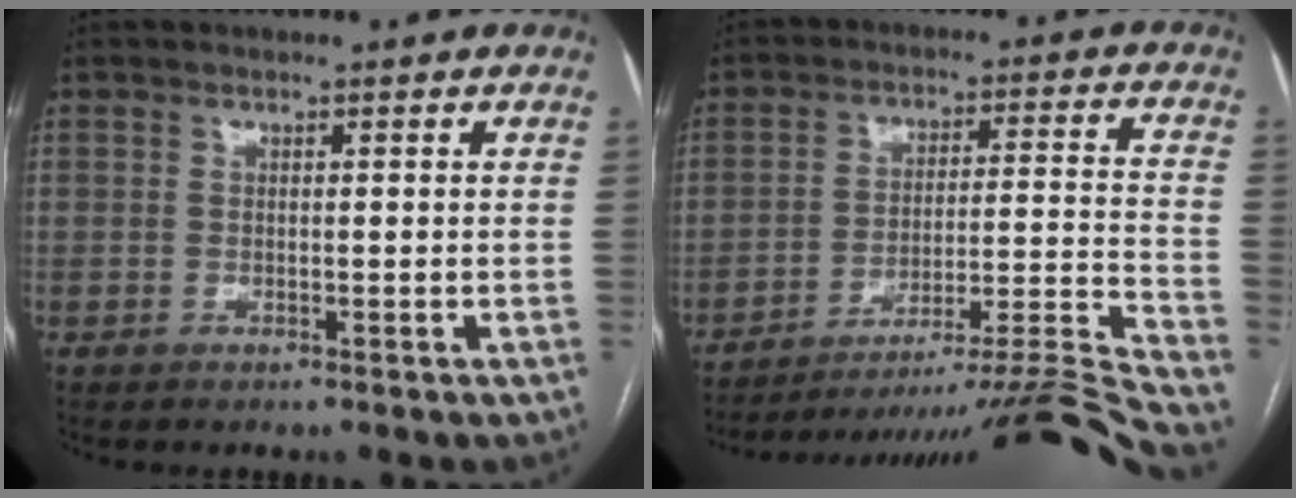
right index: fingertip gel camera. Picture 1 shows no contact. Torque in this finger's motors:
{"motor_torque": [-0.58, -1.56, 0.47, 0.17]}